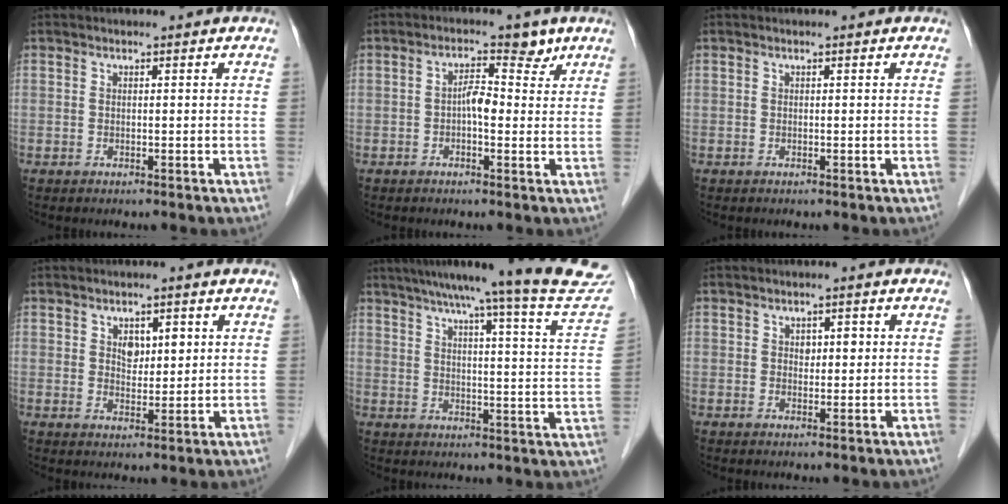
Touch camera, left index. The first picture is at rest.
{"total": 3.9, "force": [0.9, 2.1, 3.1], "torque": [-0.055, 0.024, 0.012]}
{"total": 0.0}
{"total": 3.8, "force": [1.4, 2.2, 2.7], "torque": [-0.043, 0.005, 0.024]}
{"total": 22.0, "force": [19.7, -0.9, 9.8], "torque": [-0.139, -0.053, 0.238]}
{"total": 2.1, "force": [0.5, 1.3, 1.6], "torque": [-0.022, 0.006, 0.007]}